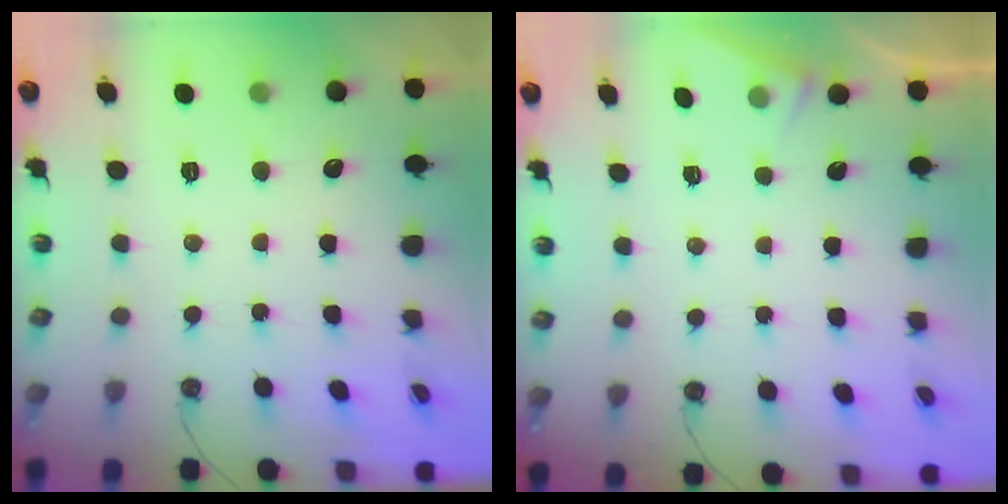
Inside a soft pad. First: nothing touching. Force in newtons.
{"total": 3.6, "press": 3.5, "slide": 0.4}